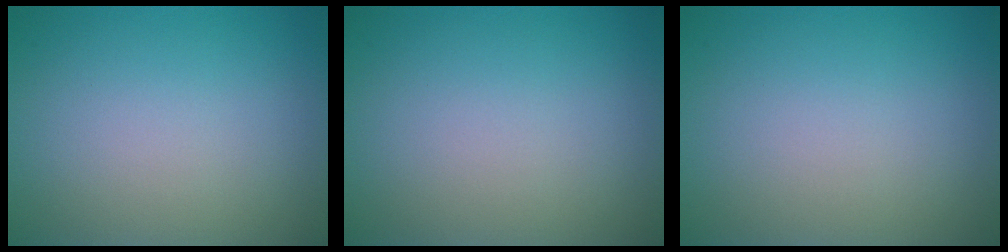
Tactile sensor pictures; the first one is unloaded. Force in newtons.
{"total": 0.0}
{"total": 0.0}